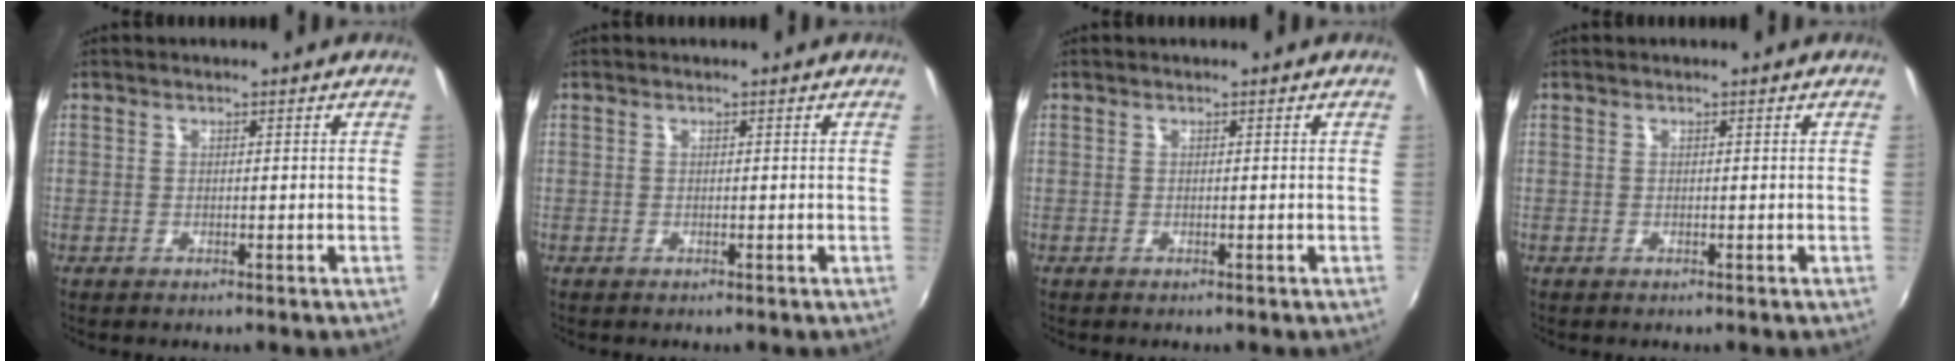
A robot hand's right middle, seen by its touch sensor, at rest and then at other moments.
{"total": 0.0}
{"total": 0.0}
{"total": 0.0}